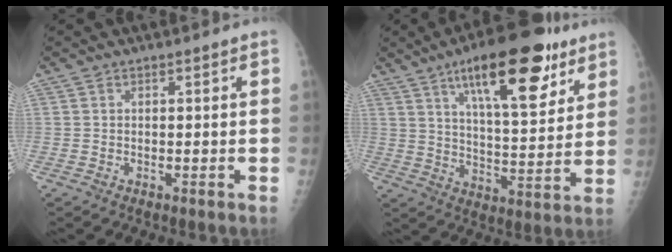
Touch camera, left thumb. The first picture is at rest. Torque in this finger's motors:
{"motor_torque": [2.21, 2.09, 1.49, -1.05, 0.48]}